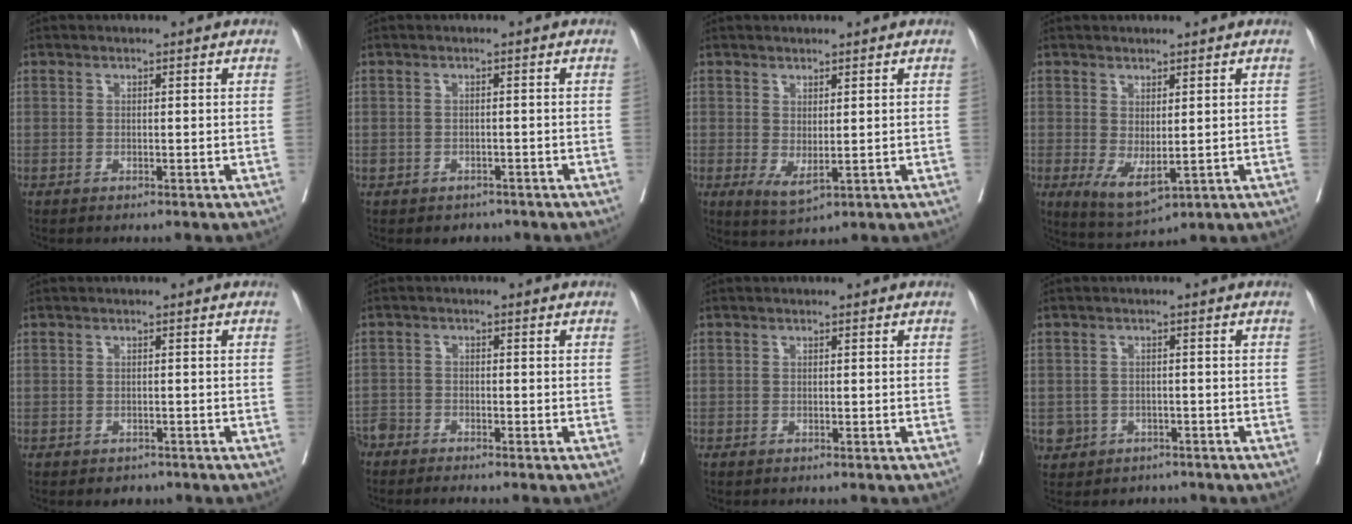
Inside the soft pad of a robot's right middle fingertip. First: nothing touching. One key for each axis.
{"total": 2.3, "fx": -1.6, "fy": 1.6, "fz": 0.2, "tx": -0.004, "ty": 0.007, "tz": -0.022}
{"total": 3.2, "fx": 0.1, "fy": 1.2, "fz": 3.0, "tx": -0.054, "ty": -0.009, "tz": 0.014}
{"total": 5.1, "fx": -0.4, "fy": 2.1, "fz": 4.6, "tx": -0.085, "ty": -0.013, "tz": 0.012}
{"total": 2.1, "fx": -1.6, "fy": 1.3, "fz": 0.5, "tx": -0.003, "ty": 0.002, "tz": -0.018}
{"total": 4.4, "fx": -4.2, "fy": 0.8, "fz": 1.1, "tx": -0.009, "ty": -0.011, "tz": -0.078}
{"total": 0.0}
{"total": 4.9, "fx": -2.5, "fy": 4.2, "fz": 0.4, "tx": -0.012, "ty": 0.010, "tz": -0.032}